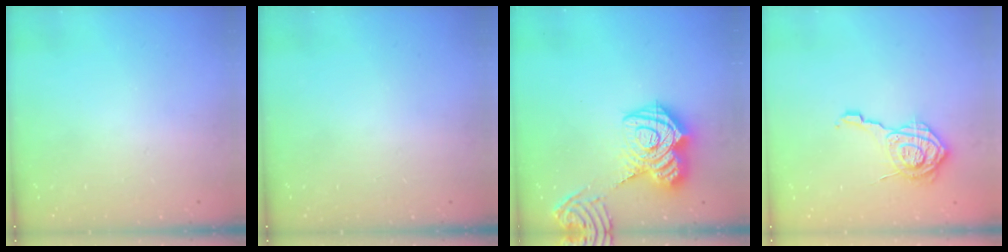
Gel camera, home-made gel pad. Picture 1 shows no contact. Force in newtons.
{"total": 0.0}
{"total": 20.4, "press": 20.3, "slide": 2.1}
{"total": 11.7, "press": 11.6, "slide": 0.7}